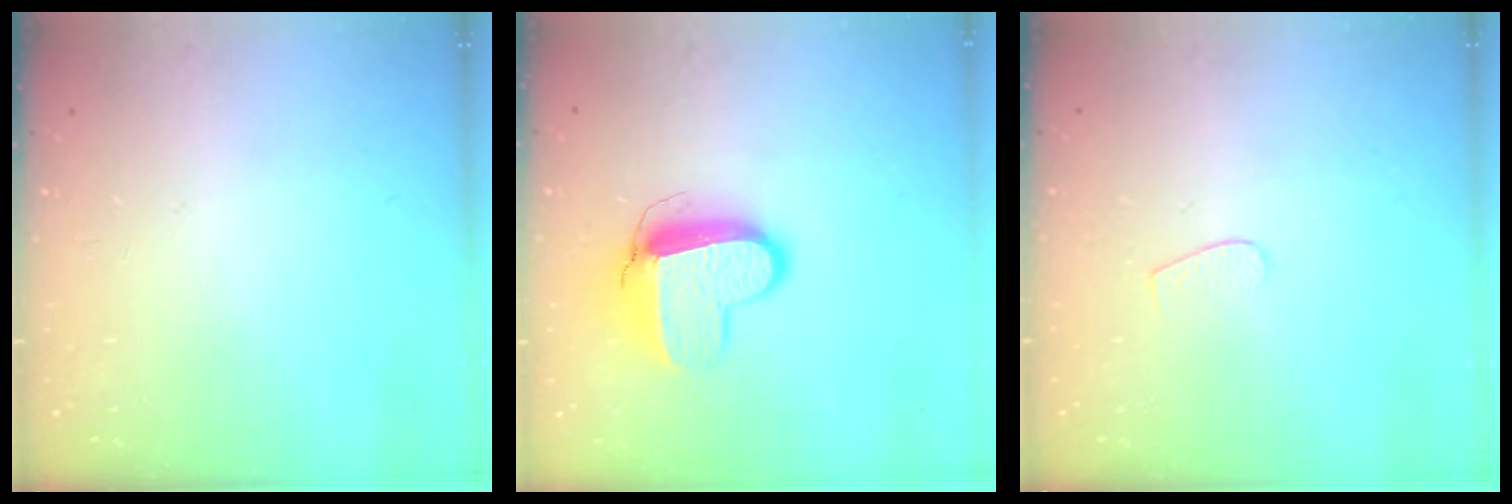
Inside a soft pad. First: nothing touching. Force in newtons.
{"total": 11.1, "press": 11.0, "slide": 1.0}
{"total": 3.7, "press": 3.7, "slide": 0.3}